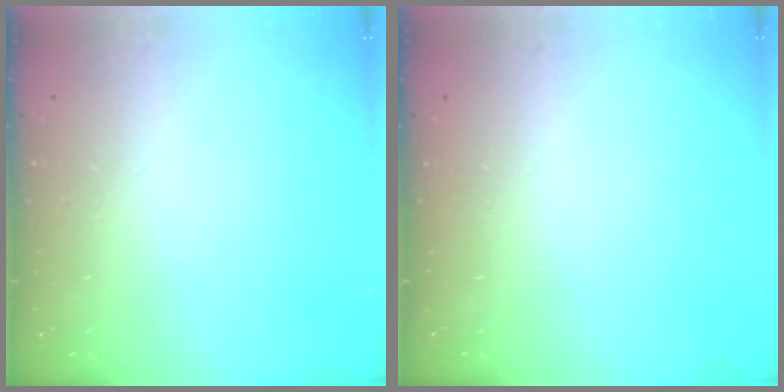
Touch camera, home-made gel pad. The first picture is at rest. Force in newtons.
{"total": 0.0}